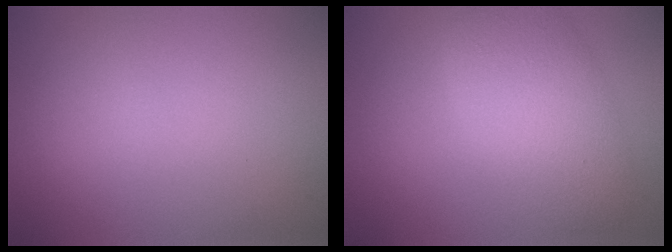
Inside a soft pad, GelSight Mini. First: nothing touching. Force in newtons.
{"total": 5.3, "press": 5.3, "slide": 0.1}